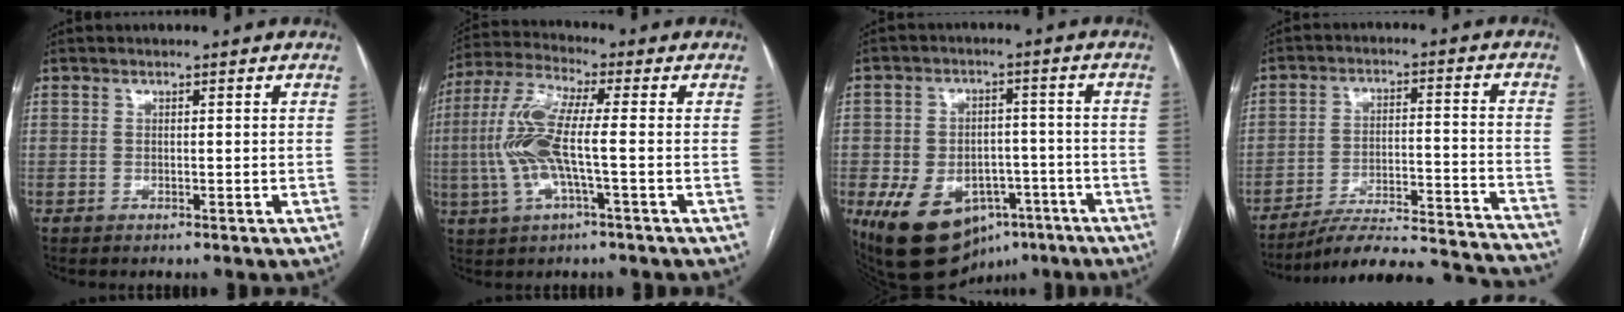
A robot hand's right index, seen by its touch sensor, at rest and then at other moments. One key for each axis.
{"total": 11.0, "fx": -1.3, "fy": 1.7, "fz": 10.8, "tx": -0.243, "ty": 0.011, "tz": -0.031}
{"total": 15.0, "fx": -7.9, "fy": 9.7, "fz": 8.2, "tx": -0.144, "ty": 0.013, "tz": -0.110}
{"total": 25.0, "fx": -23.7, "fy": 1.5, "fz": 7.8, "tx": -0.063, "ty": -0.002, "tz": -0.320}